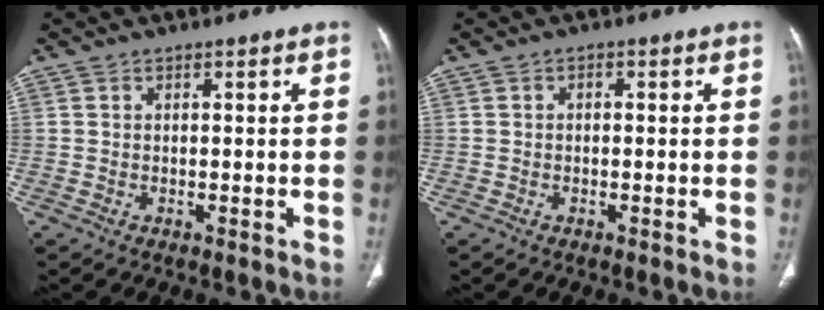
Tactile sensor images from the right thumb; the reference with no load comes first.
{"total": 0.5, "force": [-0.2, 0.4, 0.3], "torque": [0.001, 0.001, -0.007]}